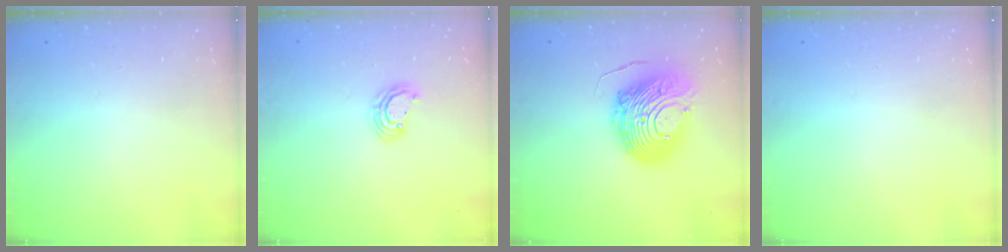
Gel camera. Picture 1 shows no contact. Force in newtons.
{"total": 4.6, "press": 4.6, "slide": 0.2}
{"total": 16.1, "press": 16.0, "slide": 1.8}
{"total": 0.0}